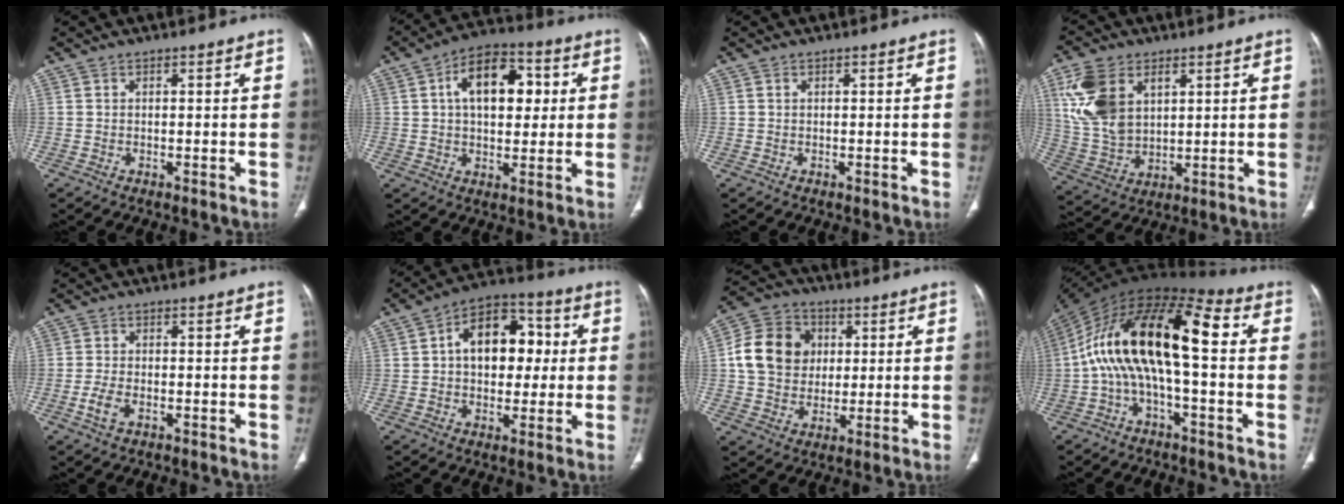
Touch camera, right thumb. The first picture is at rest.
{"total": 13.9, "force": [3.1, 8.2, 10.8], "torque": [-0.138, 0.015, 0.043]}
{"total": 0.0}
{"total": 13.6, "force": [5.0, 8.7, 9.1], "torque": [-0.178, -0.012, 0.110]}
{"total": 3.7, "force": [-1.5, 2.0, 2.7], "torque": [-0.063, 0.005, -0.027]}
{"total": 14.6, "force": [1.9, 9.6, 10.8], "torque": [-0.121, 0.026, 0.021]}
{"total": 14.0, "force": [2.0, 11.9, 7.2], "torque": [-0.110, 0.011, 0.033]}
{"total": 19.3, "force": [0.0, 7.9, 17.6], "torque": [-0.310, 0.056, -0.013]}